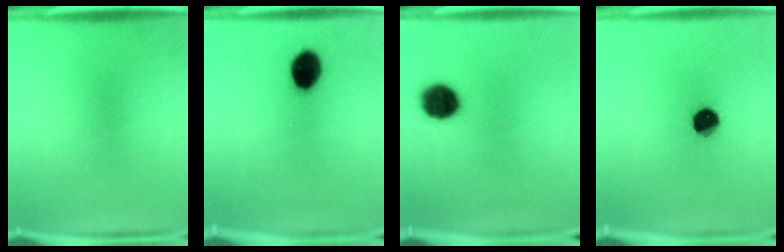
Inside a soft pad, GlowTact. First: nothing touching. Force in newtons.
{"total": 8.4}
{"total": 9.1}
{"total": 8.3}